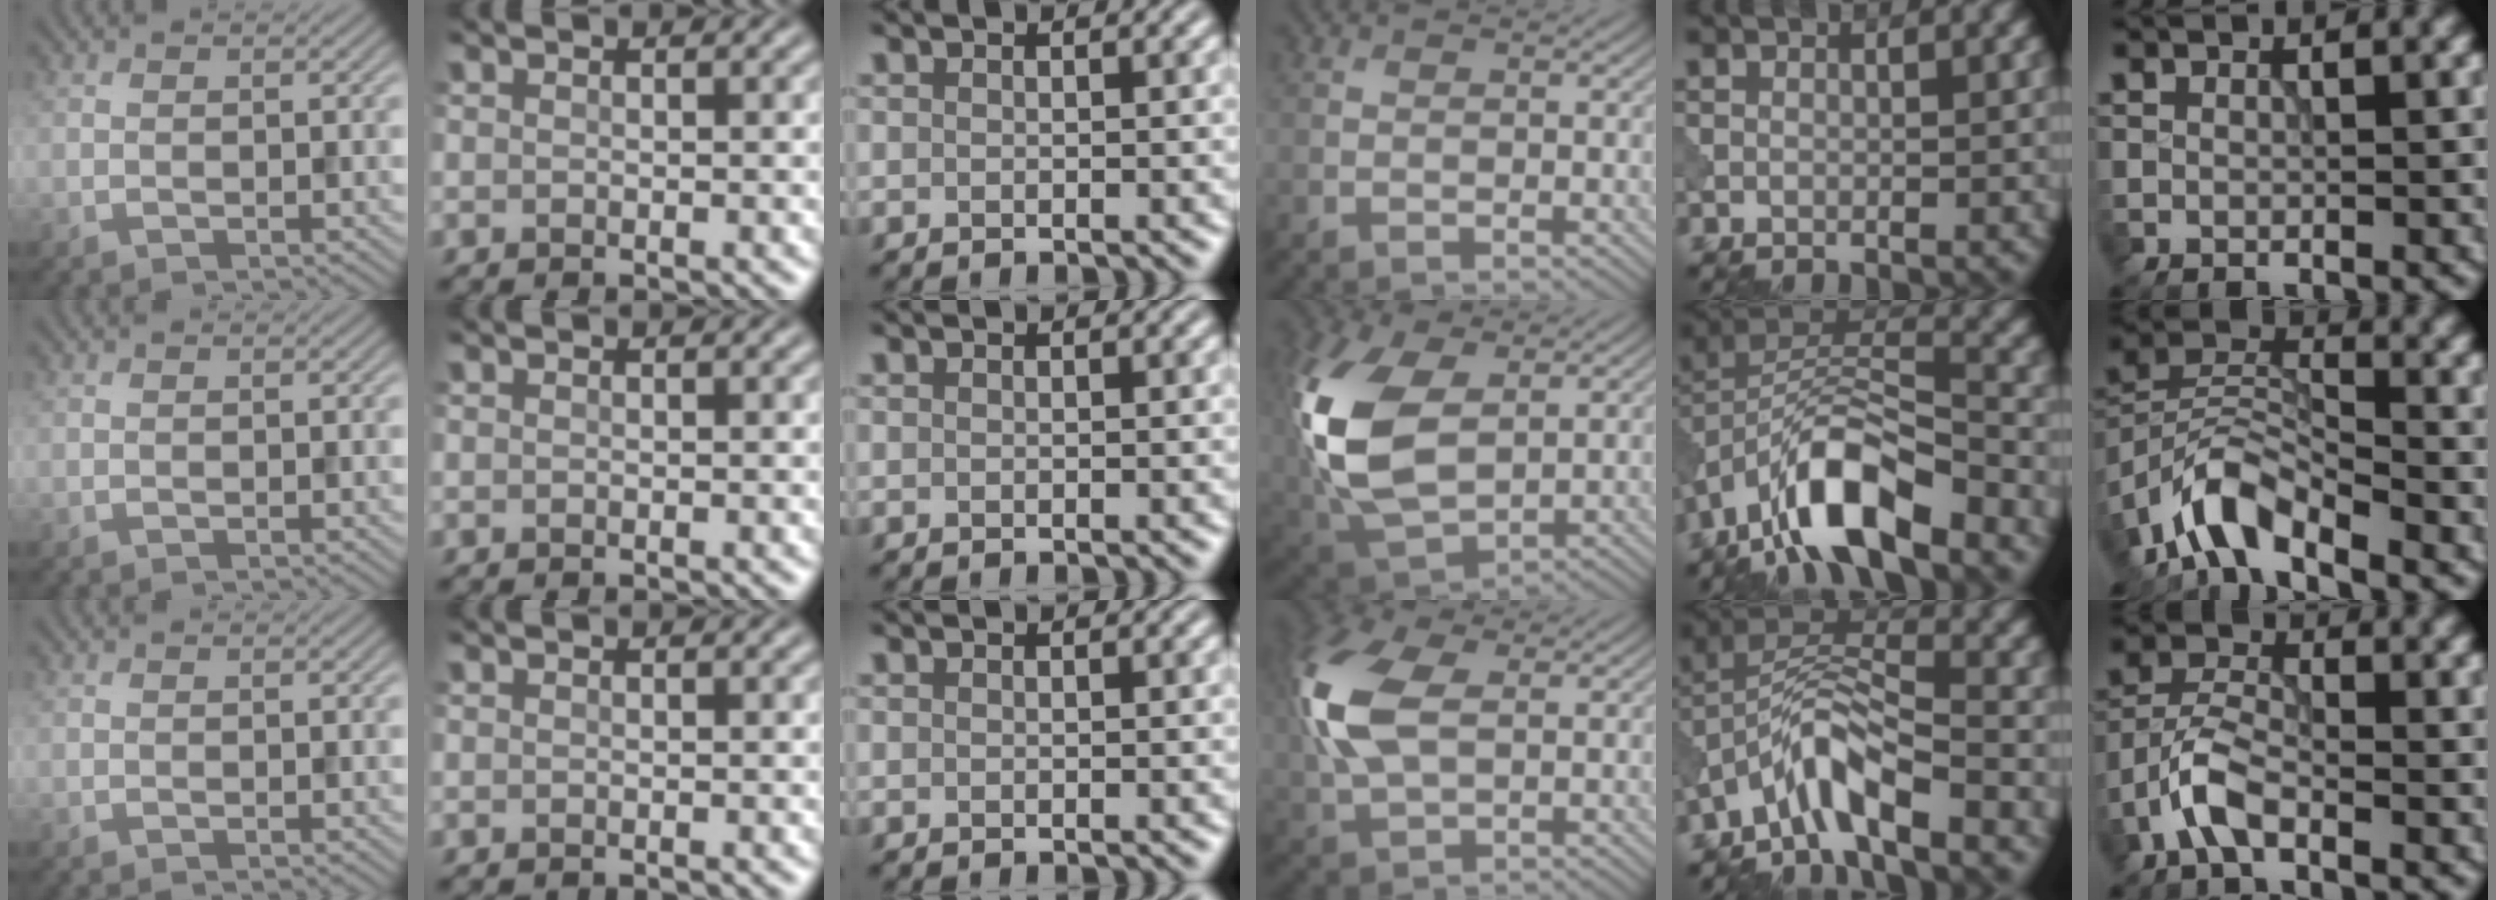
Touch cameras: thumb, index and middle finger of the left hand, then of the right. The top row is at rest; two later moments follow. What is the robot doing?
{"motion": "wipe", "object": "makeup brush"}